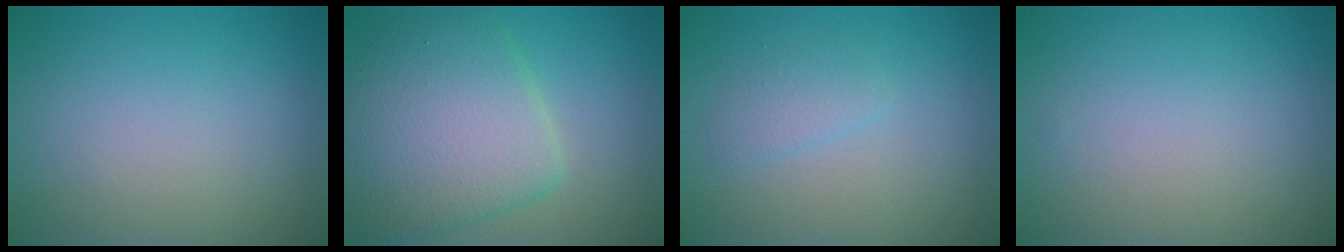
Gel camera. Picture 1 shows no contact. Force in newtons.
{"total": 7.9, "press": 7.9, "slide": 0.2}
{"total": 1.4, "press": 1.4, "slide": 0.1}
{"total": 0.0}